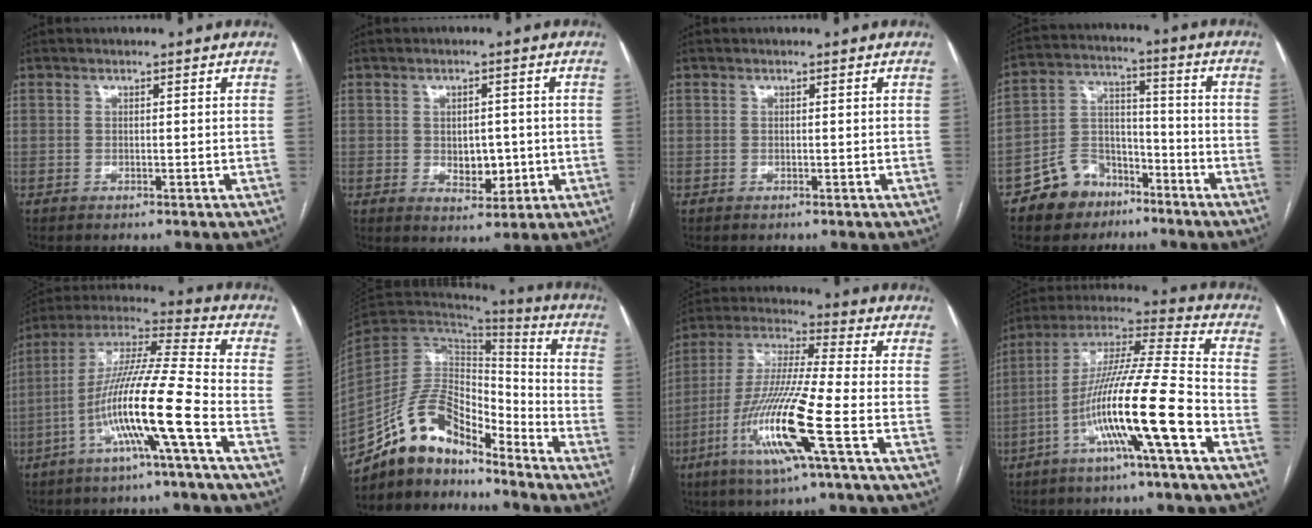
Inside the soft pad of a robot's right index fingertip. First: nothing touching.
{"total": 5.0, "force": [-0.5, 3.1, 3.8], "torque": [-0.048, 0.000, 0.003]}
{"total": 0.0}
{"total": 9.8, "force": [-6.6, 6.8, 2.4], "torque": [-0.044, 0.031, -0.112]}
{"total": 15.2, "force": [-5.6, -1.0, 14.0], "torque": [-0.268, 0.005, -0.112]}
{"total": 13.9, "force": [-11.7, 5.0, 5.6], "torque": [-0.097, 0.045, -0.218]}
{"total": 16.0, "force": [-5.9, -0.3, 14.8], "torque": [-0.307, -0.018, -0.117]}
{"total": 17.0, "force": [-6.5, -0.3, 15.8], "torque": [-0.293, 0.003, -0.122]}